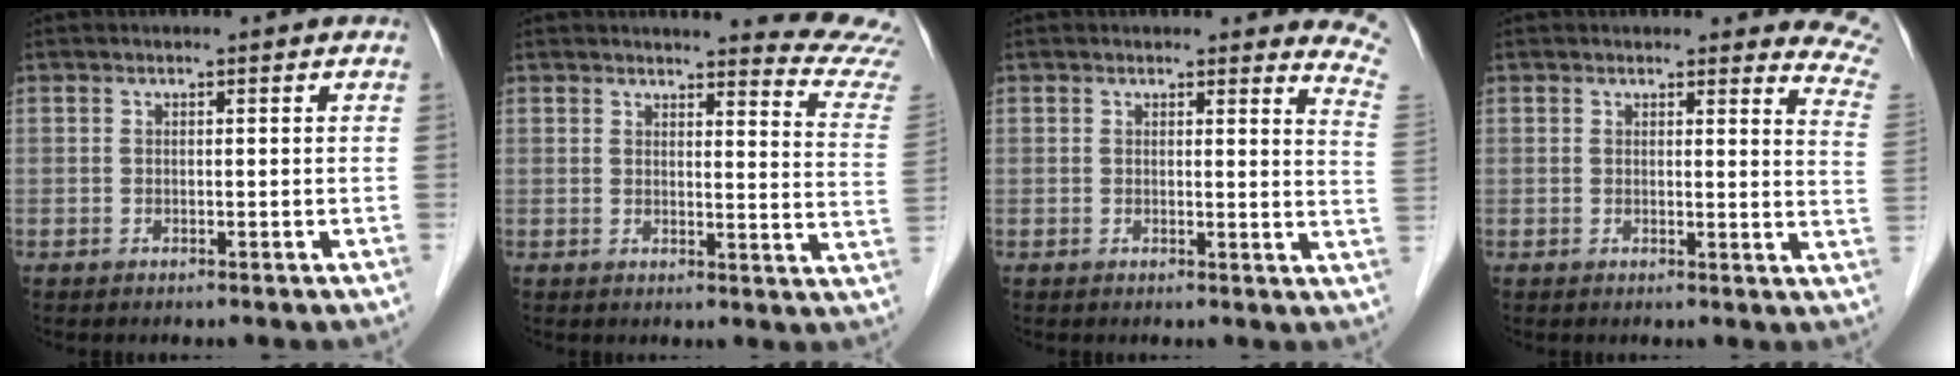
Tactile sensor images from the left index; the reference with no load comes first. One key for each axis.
{"total": 12.3, "fx": 12.1, "fy": -0.8, "fz": 1.6, "tx": -0.006, "ty": -0.111, "tz": 0.107}
{"total": 7.2, "fx": 7.1, "fy": 0.7, "fz": 1.3, "tx": 0.008, "ty": -0.057, "tz": 0.038}
{"total": 9.3, "fx": 9.0, "fy": 1.5, "fz": 1.7, "tx": 0.015, "ty": -0.062, "tz": 0.056}